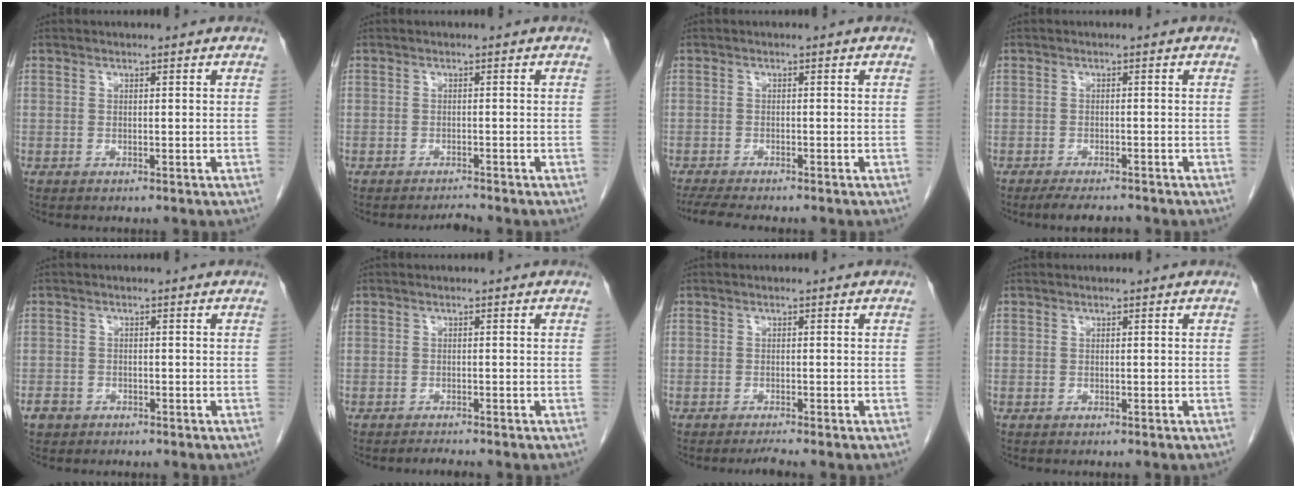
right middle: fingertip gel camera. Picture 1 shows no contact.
{"total": 1.2, "force": [-1.1, -0.4, 0.0], "torque": [-0.001, -0.009, -0.013]}
{"total": 5.9, "force": [-5.0, 0.6, 3.0], "torque": [-0.047, -0.014, -0.079]}
{"total": 4.3, "force": [-3.8, 0.7, 1.9], "torque": [-0.031, -0.011, -0.059]}
{"total": 2.0, "force": [-1.3, 1.5, 0.4], "torque": [-0.011, 0.004, -0.019]}
{"total": 1.1, "force": [-1.1, -0.3, 0.2], "torque": [-0.011, -0.008, -0.014]}
{"total": 1.4, "force": [-1.2, -0.7, 0.5], "torque": [-0.014, -0.006, -0.019]}
{"total": 0.0}